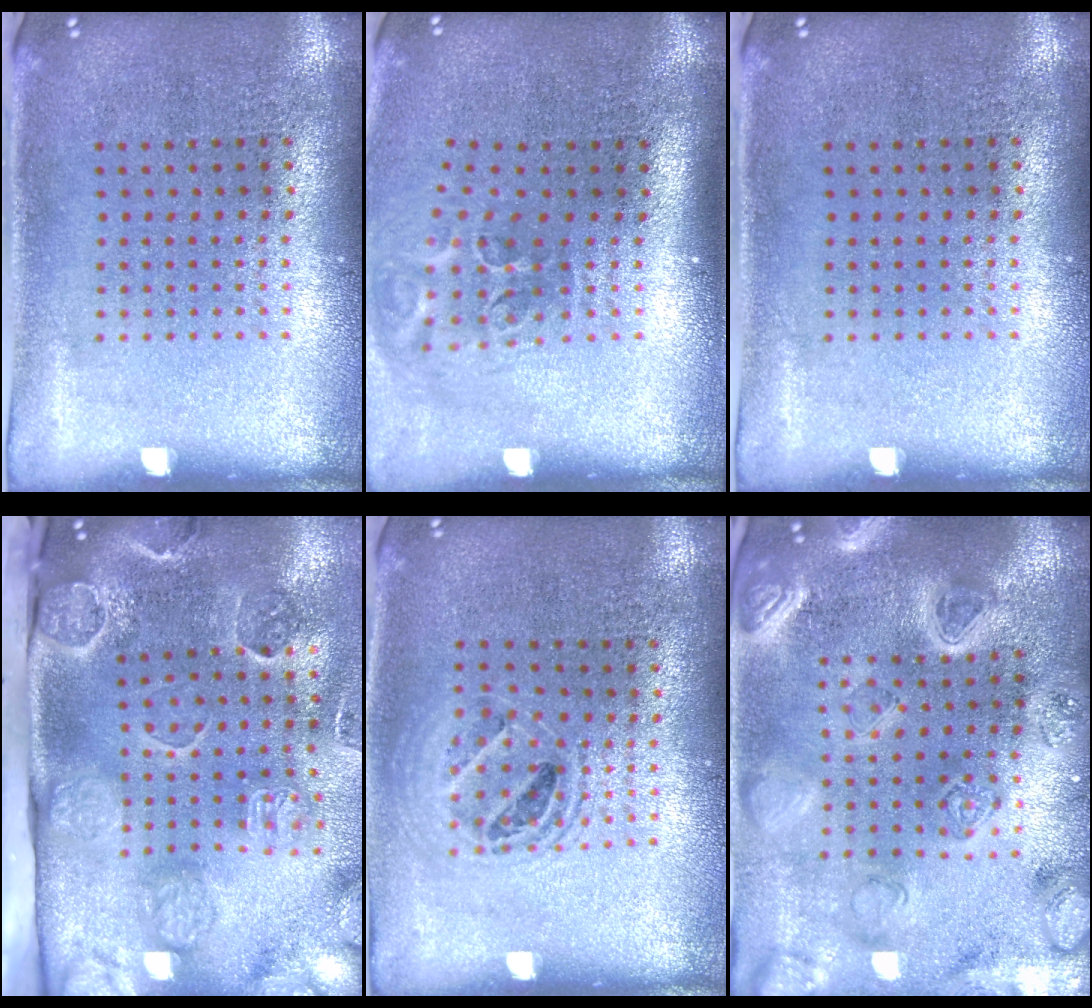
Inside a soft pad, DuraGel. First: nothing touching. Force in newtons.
{"total": 1.9, "press": 1.1, "slide": 1.5}
{"total": 0.0}
{"total": 3.4, "press": 3.1, "slide": 1.4}
{"total": 1.4, "press": 1.2, "slide": 0.6}
{"total": 4.1, "press": 3.7, "slide": 1.7}